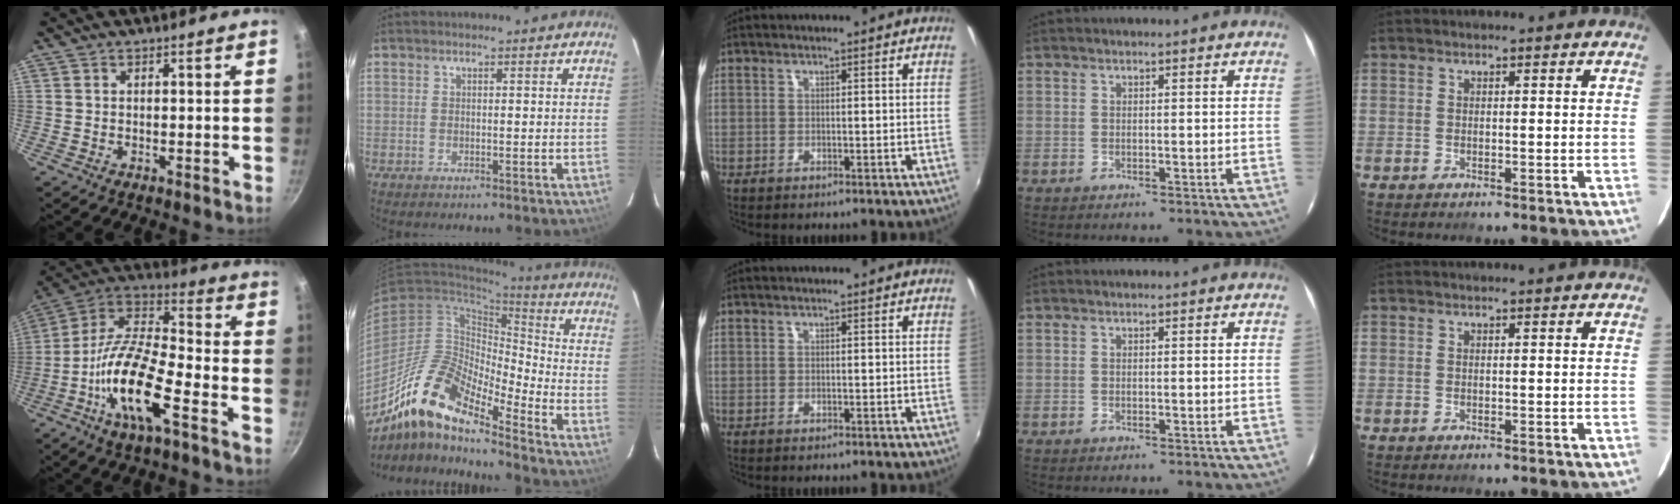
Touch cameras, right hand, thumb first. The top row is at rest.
{"thumb": {"total": 16.8, "force": [-7.1, 4.9, 14.4], "torque": [-0.270, 0.049, -0.154]}, "index": {"total": 16.4, "force": [-12.5, 3.9, 9.8], "torque": [-0.171, -0.009, -0.250]}}